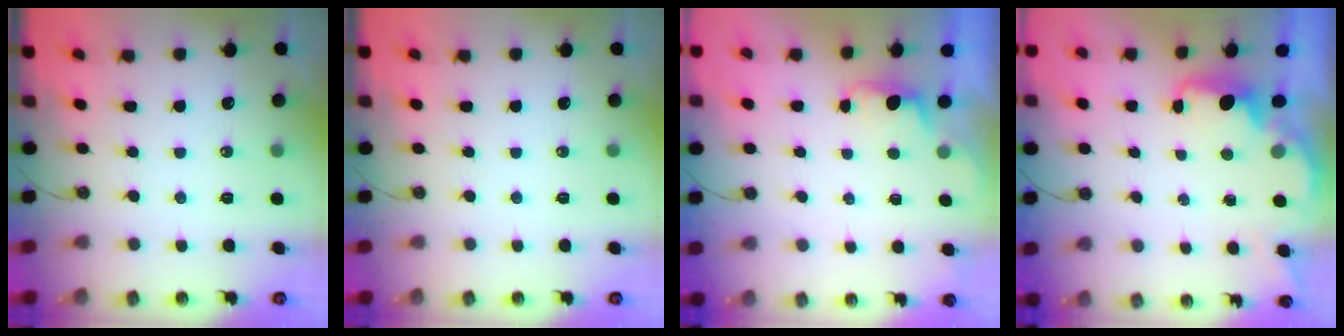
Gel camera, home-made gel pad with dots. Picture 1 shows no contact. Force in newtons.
{"total": 0.0}
{"total": 0.8, "press": 0.2, "slide": 0.7}
{"total": 2.1, "press": 2.0, "slide": 0.7}